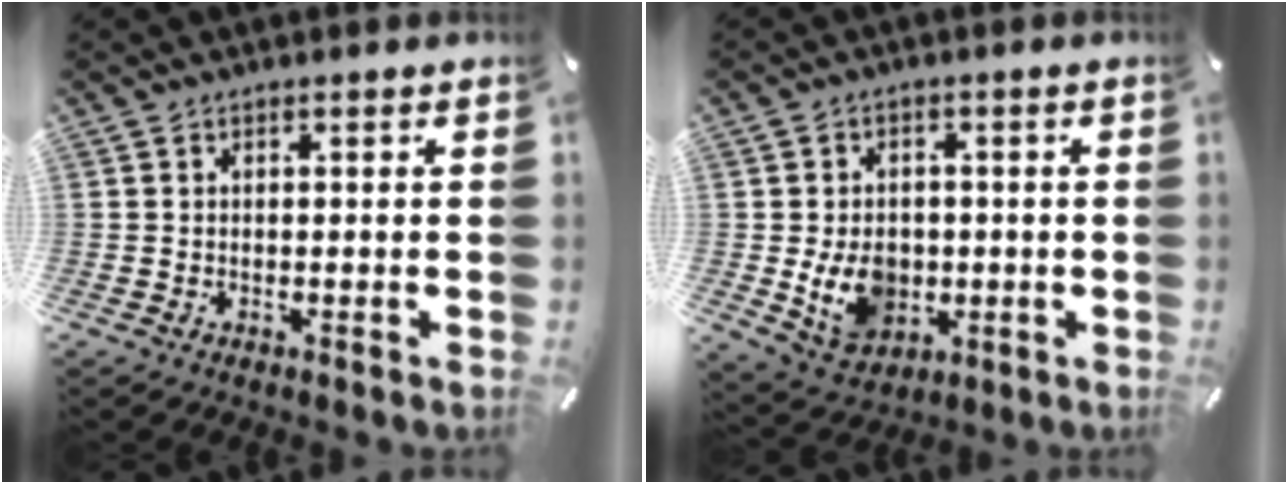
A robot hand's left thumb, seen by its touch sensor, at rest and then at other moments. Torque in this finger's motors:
{"motor_torque": [1.03, 2.20, 0.45, -0.26, 0.26]}